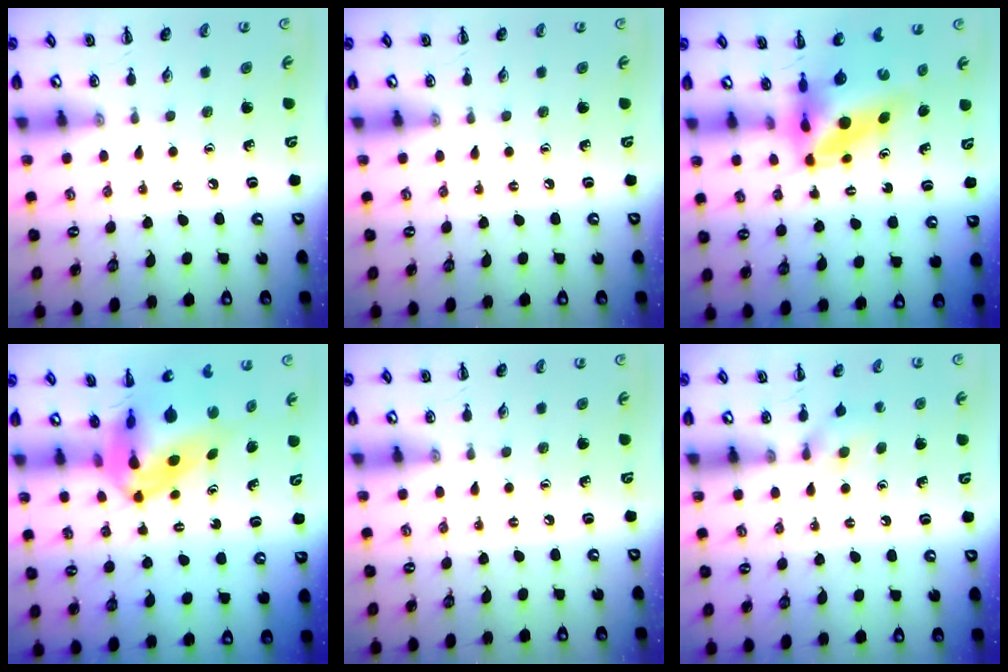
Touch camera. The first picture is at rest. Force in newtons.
{"total": 0.0}
{"total": 6.9, "press": 6.6, "slide": 2.1}
{"total": 7.8, "press": 7.5, "slide": 2.1}
{"total": 0.0}
{"total": 5.3, "press": 5.0, "slide": 1.6}